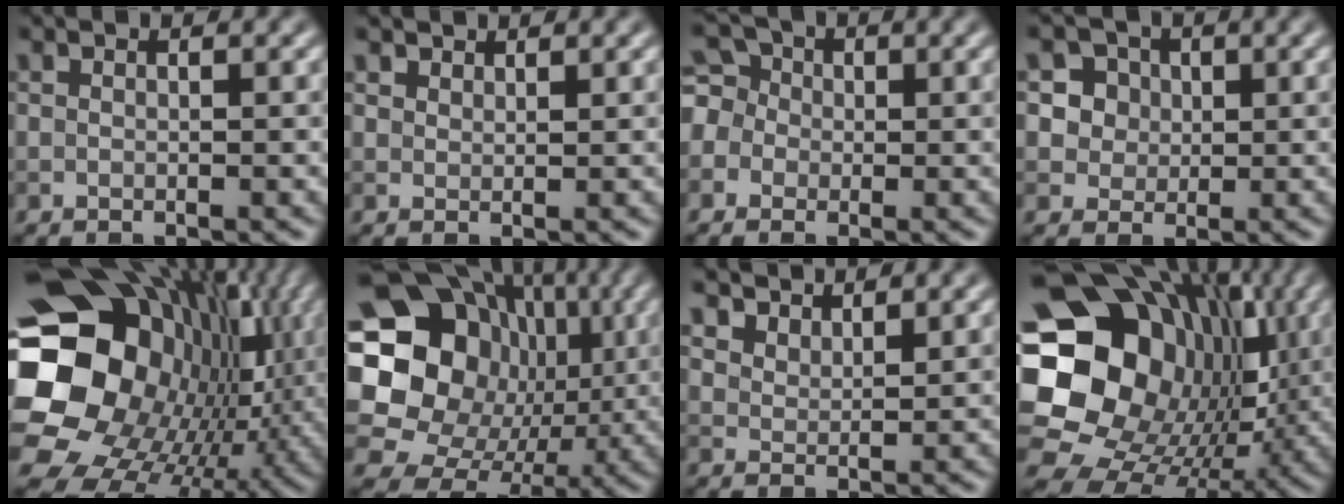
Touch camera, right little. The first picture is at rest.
{"total": 1.7, "force": [1.6, 0.7, 0.2], "torque": [-0.010, -0.004, 0.036]}
{"total": 4.3, "force": [-0.1, 4.0, 1.5], "torque": [-0.027, 0.028, -0.029]}
{"total": 5.3, "force": [2.3, 4.4, 1.9], "torque": [-0.028, 0.010, 0.032]}
{"total": 21.8, "force": [0.5, 18.3, 11.8], "torque": [-0.228, -0.034, -0.009]}
{"total": 18.5, "force": [2.5, 15.9, 9.0], "torque": [-0.188, 0.022, 0.039]}
{"total": 4.1, "force": [3.8, 1.4, 0.9], "torque": [-0.032, -0.014, 0.083]}
{"total": 19.9, "force": [2.6, 17.0, 9.9], "torque": [-0.196, -0.006, 0.049]}